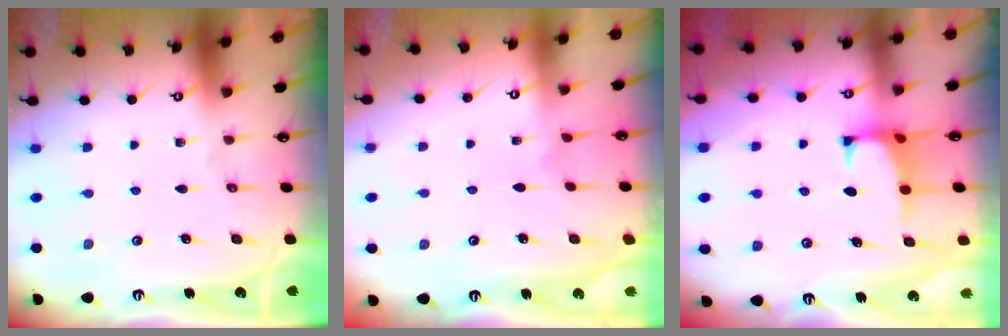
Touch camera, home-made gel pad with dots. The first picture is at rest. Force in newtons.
{"total": 5.7, "press": 5.7, "slide": 0.1}
{"total": 1.4, "press": 1.3, "slide": 0.5}